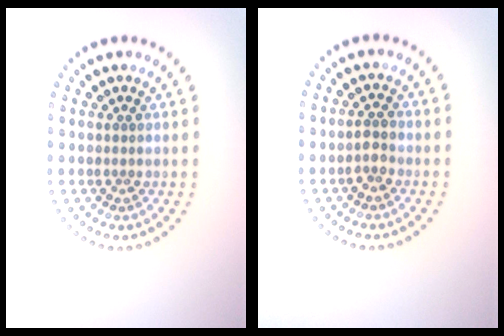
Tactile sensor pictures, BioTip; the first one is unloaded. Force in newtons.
{"total": 1.5, "press": 1.4, "slide": 0.4}